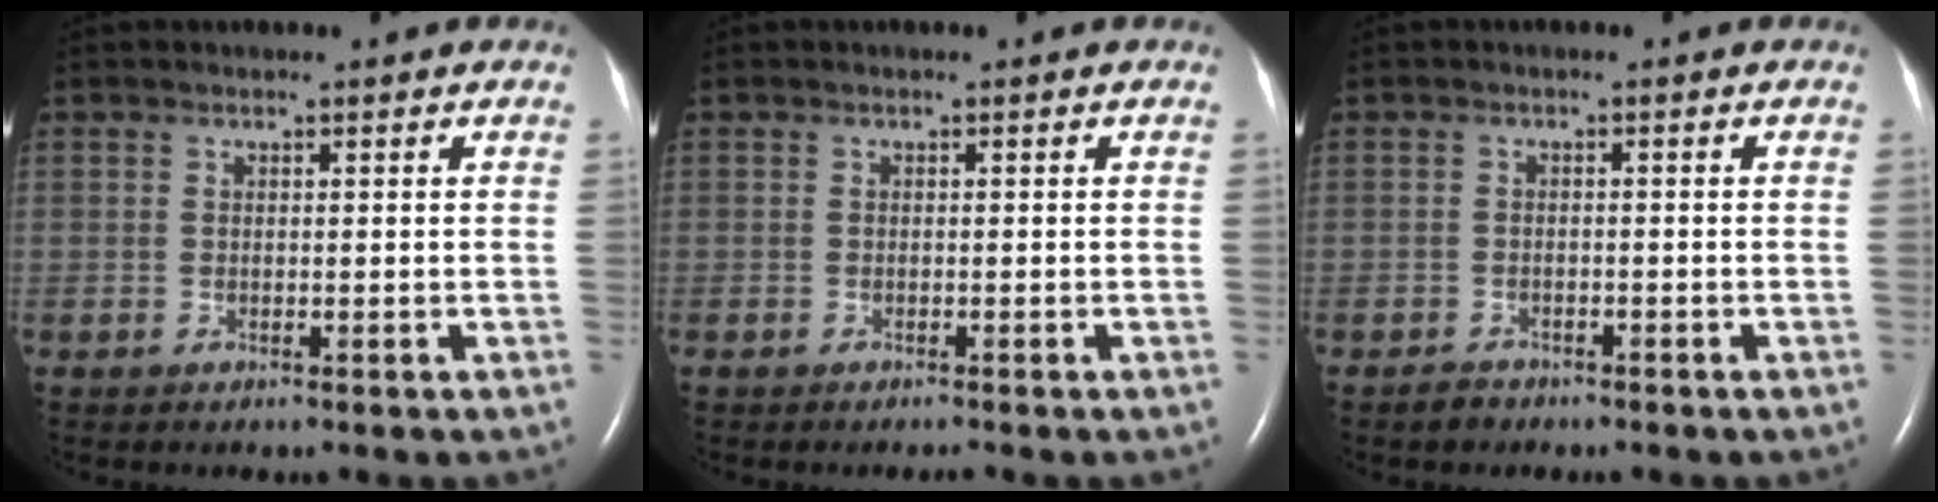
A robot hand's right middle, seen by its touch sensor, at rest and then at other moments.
{"total": 0.5, "force": [-0.5, 0.0, 0.2], "torque": [-0.010, -0.003, -0.008]}
{"total": 1.6, "force": [-1.3, 0.9, 0.1], "torque": [-0.008, 0.002, -0.022]}